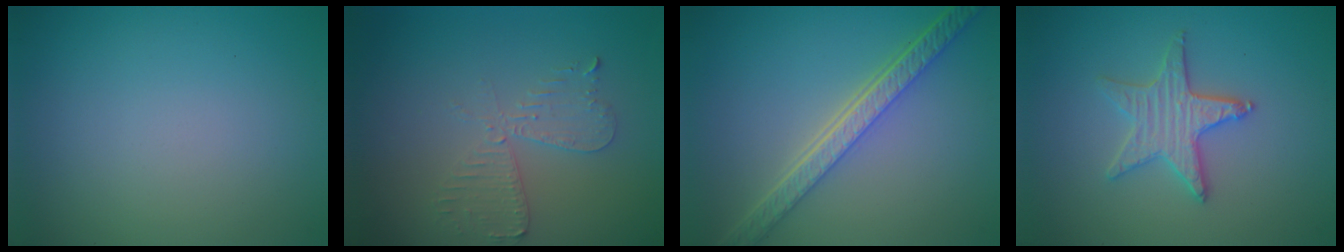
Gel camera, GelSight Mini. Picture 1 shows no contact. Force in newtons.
{"total": 2.6, "press": 2.5, "slide": 0.5}
{"total": 5.7, "press": 4.4, "slide": 3.6}
{"total": 3.1, "press": 3.1, "slide": 0.5}